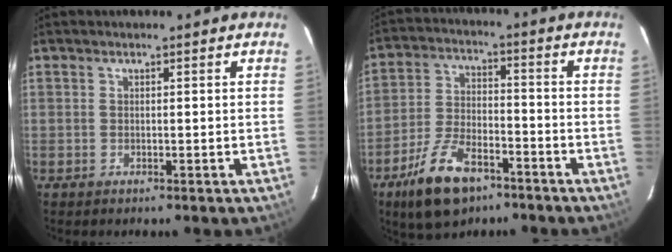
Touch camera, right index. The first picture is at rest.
{"total": 12.9, "force": [-8.3, 5.9, 8.0], "torque": [-0.176, -0.009, -0.148]}